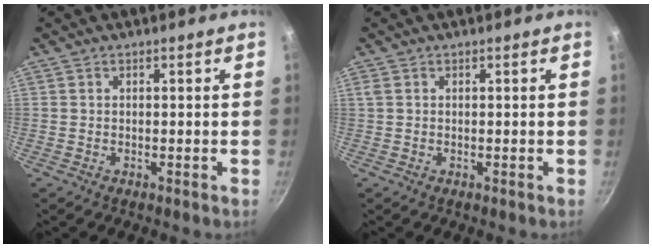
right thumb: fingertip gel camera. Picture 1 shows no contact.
{"total": 0.7, "force": [0.3, 0.5, 0.4], "torque": [-0.008, 0.004, 0.006]}